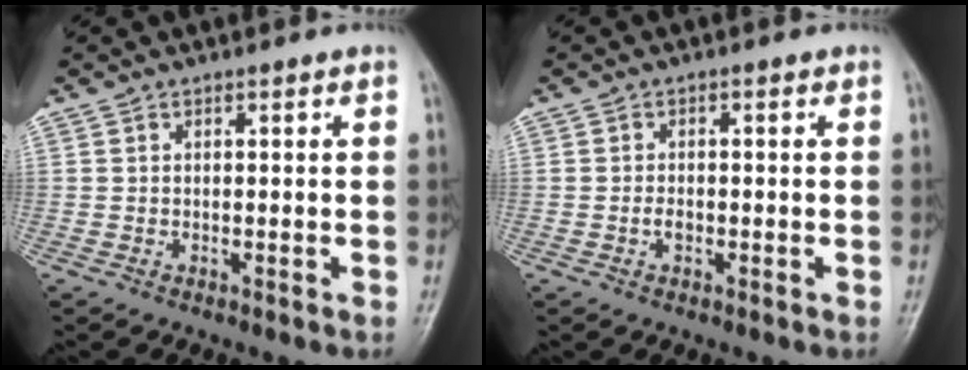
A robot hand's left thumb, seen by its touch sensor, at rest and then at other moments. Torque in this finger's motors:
{"motor_torque": [-0.13, 0.15, 0.21, 0.11, 0.01]}